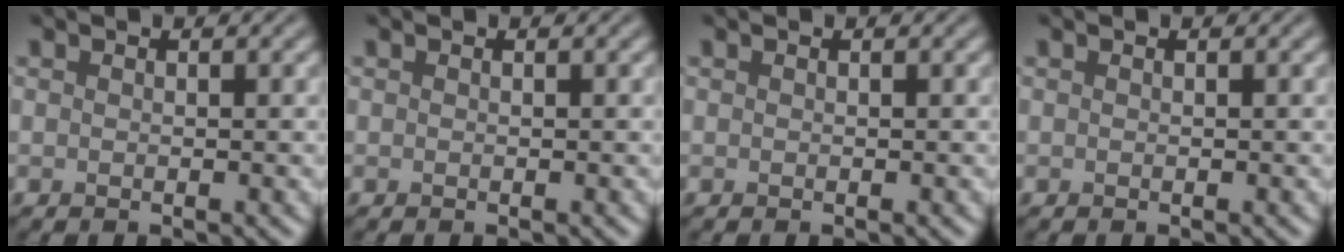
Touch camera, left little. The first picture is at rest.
{"total": 0.0}
{"total": 0.0}
{"total": 0.0}